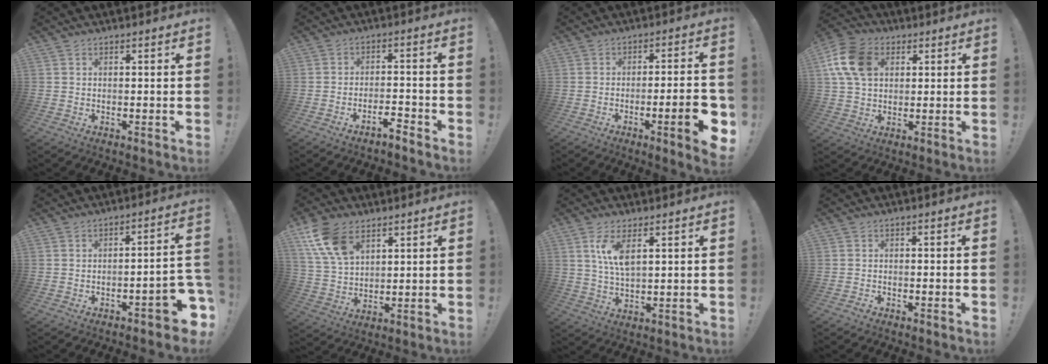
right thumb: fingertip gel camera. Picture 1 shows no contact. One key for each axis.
{"total": 4.2, "fx": -3.5, "fy": 0.7, "fz": 2.1, "tx": -0.029, "ty": 0.018, "tz": -0.061}
{"total": 11.5, "fx": -3.7, "fy": 1.9, "fz": 10.7, "tx": -0.141, "ty": 0.006, "tz": -0.051}
{"total": 14.1, "fx": 4.2, "fy": 10.4, "fz": 8.6, "tx": -0.166, "ty": 0.001, "tz": 0.084}
{"total": 9.5, "fx": -5.5, "fy": 1.9, "fz": 7.5, "tx": -0.098, "ty": 0.023, "tz": -0.094}
{"total": 12.9, "fx": 7.2, "fy": 7.6, "fz": 7.5, "tx": -0.151, "ty": -0.028, "tz": 0.140}
{"total": 7.6, "fx": 3.2, "fy": 2.8, "fz": 6.3, "tx": -0.118, "ty": -0.013, "tz": 0.053}
{"total": 1.5, "fx": -1.4, "fy": 0.3, "fz": 0.4, "tx": -0.008, "ty": 0.005, "tz": -0.024}